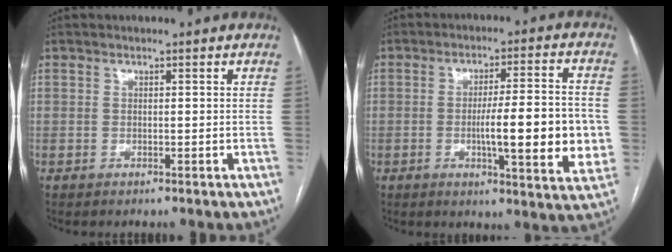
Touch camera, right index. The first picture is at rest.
{"total": 13.4, "force": [-2.0, 1.5, 13.2], "torque": [-0.193, 0.000, -0.026]}